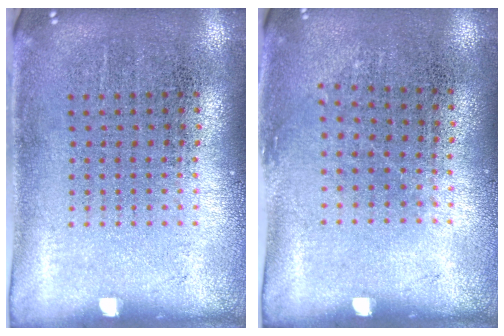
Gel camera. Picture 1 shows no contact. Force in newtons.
{"total": 0.8, "press": 0.6, "slide": 0.5}